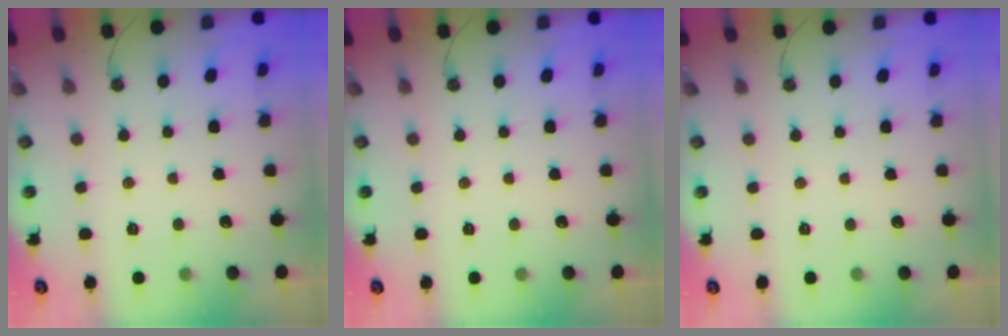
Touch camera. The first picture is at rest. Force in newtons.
{"total": 0.0}
{"total": 0.0}